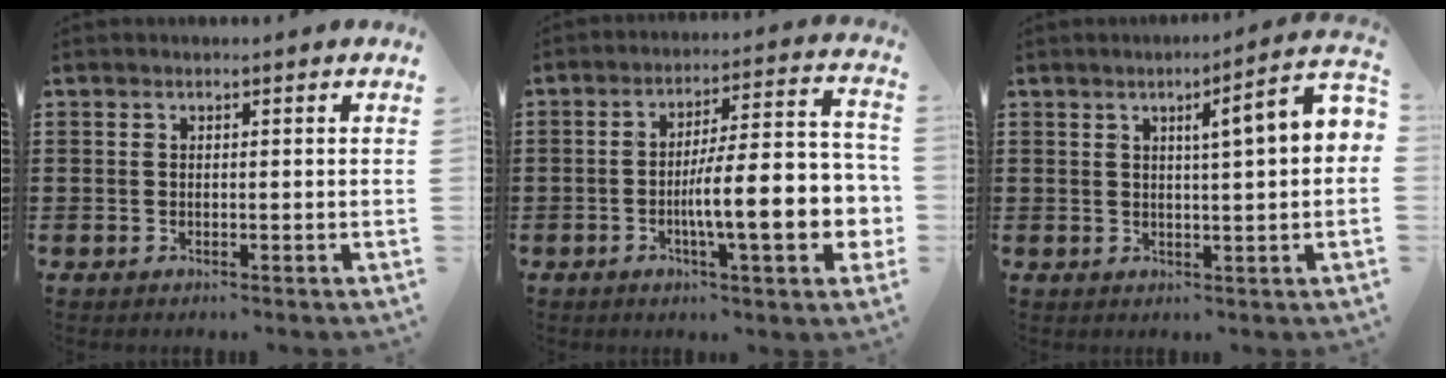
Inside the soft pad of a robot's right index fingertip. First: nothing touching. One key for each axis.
{"total": 13.2, "fx": -3.3, "fy": 2.9, "fz": 12.4, "tx": -0.183, "ty": -0.018, "tz": -0.064}
{"total": 5.2, "fx": 1.2, "fy": 0.1, "fz": 5.1, "tx": -0.080, "ty": -0.010, "tz": 0.011}